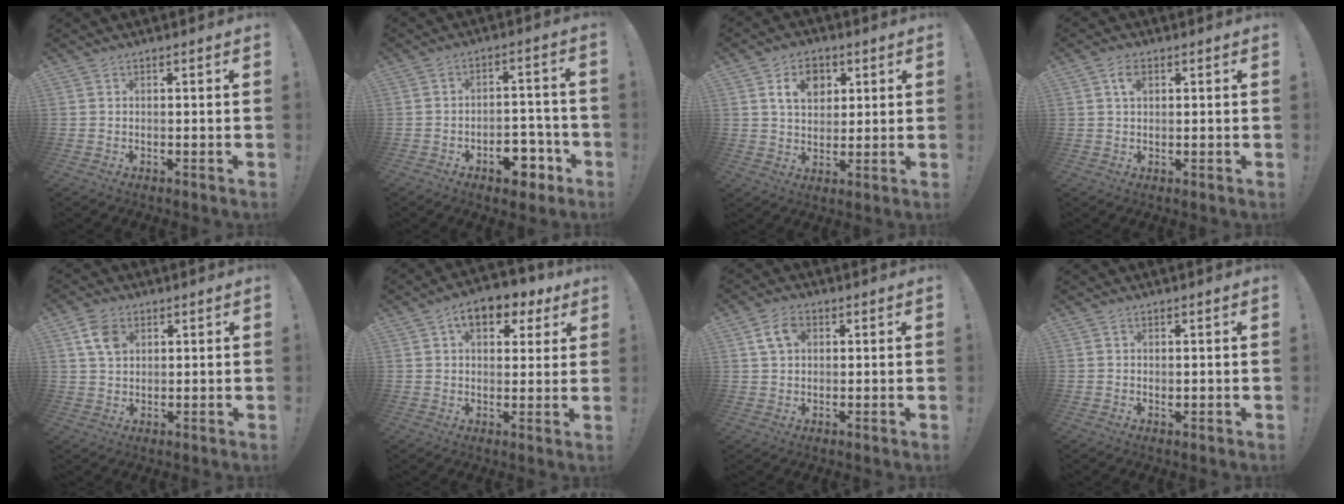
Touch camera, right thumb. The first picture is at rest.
{"total": 9.7, "force": [-5.7, 6.0, 5.1], "torque": [-0.035, 0.052, -0.092]}
{"total": 10.1, "force": [4.3, 7.6, 5.1], "torque": [-0.065, -0.013, 0.079]}
{"total": 4.0, "force": [1.6, 2.4, 2.8], "torque": [-0.039, -0.002, 0.027]}
{"total": 7.4, "force": [3.1, 5.5, 4.0], "torque": [-0.061, 0.000, 0.062]}
{"total": 9.7, "force": [5.1, 5.8, 6.0], "torque": [-0.074, -0.025, 0.089]}
{"total": 6.6, "force": [2.2, 4.6, 4.2], "torque": [-0.071, 0.010, 0.044]}
{"total": 0.6, "force": [0.0, 0.6, 0.2], "torque": [-0.001, -0.001, 0.001]}